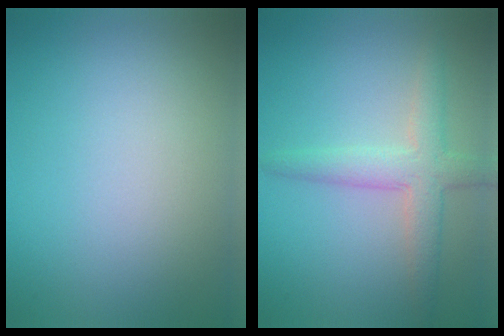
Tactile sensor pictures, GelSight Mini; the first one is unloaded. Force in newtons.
{"total": 3.8, "press": 3.8, "slide": 0.2}